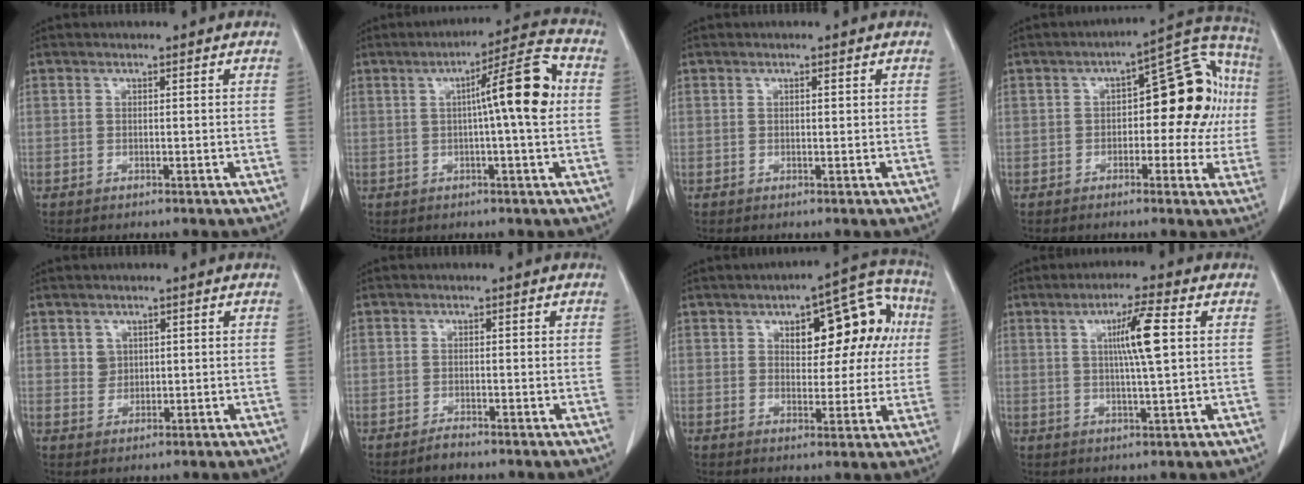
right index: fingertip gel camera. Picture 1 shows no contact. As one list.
[{"total": 9.7, "force": [0.9, 0.3, 9.7], "torque": [-0.141, 0.019, 0.007]}, {"total": 0.6, "force": [0.2, 0.2, 0.5], "torque": [-0.011, 0.000, 0.002]}, {"total": 14.3, "force": [0.7, 6.3, 12.8], "torque": [-0.155, 0.053, 0.010]}, {"total": 2.2, "force": [0.9, 1.9, 0.5], "torque": [0.000, -0.001, 0.019]}, {"total": 2.0, "force": [-1.9, 0.6, 0.2], "torque": [0.000, 0.000, -0.032]}, {"total": 12.7, "force": [3.6, 5.8, 10.6], "torque": [-0.121, 0.046, 0.048]}, {"total": 7.1, "force": [1.6, -0.1, 6.9], "torque": [-0.121, 0.000, 0.026]}]